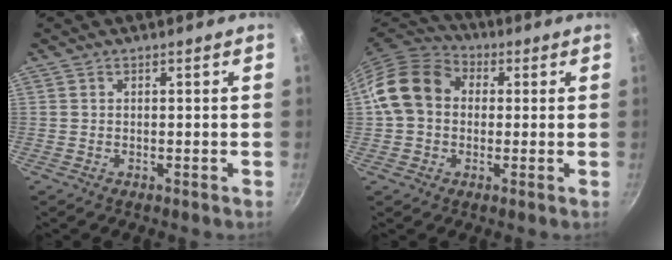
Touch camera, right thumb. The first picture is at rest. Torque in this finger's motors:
{"motor_torque": [1.02, 2.46, 0.66, -0.54, 0.28]}